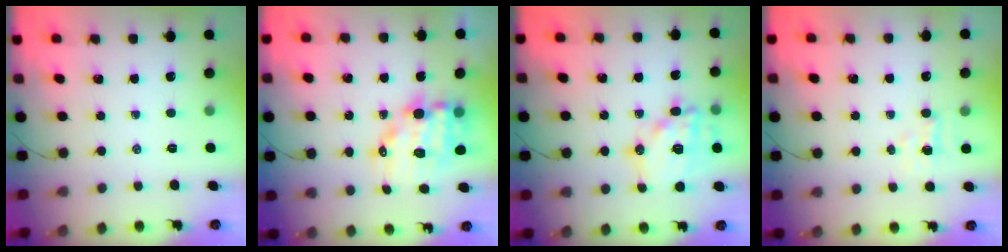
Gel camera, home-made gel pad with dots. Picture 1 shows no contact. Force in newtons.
{"total": 12.1, "press": 11.6, "slide": 3.3}
{"total": 16.3, "press": 16.0, "slide": 2.9}
{"total": 2.7, "press": 2.6, "slide": 0.7}